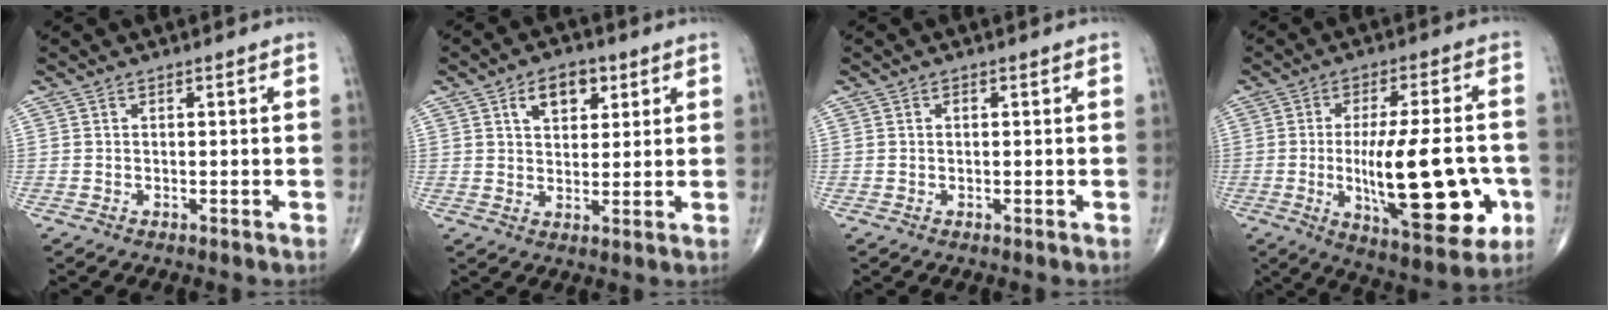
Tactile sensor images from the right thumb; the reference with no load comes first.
{"total": 7.0, "force": [3.1, 4.4, 4.5], "torque": [-0.045, -0.010, 0.047]}
{"total": 0.6, "force": [0.1, 0.3, 0.5], "torque": [-0.009, 0.001, 0.003]}
{"total": 21.0, "force": [-4.0, 7.0, 19.4], "torque": [-0.286, -0.002, -0.043]}